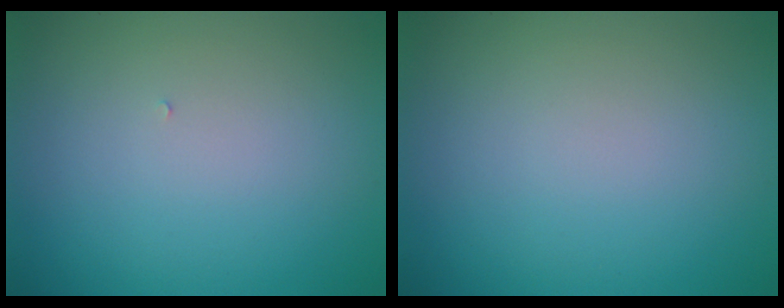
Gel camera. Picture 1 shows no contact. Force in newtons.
{"total": 0.0}